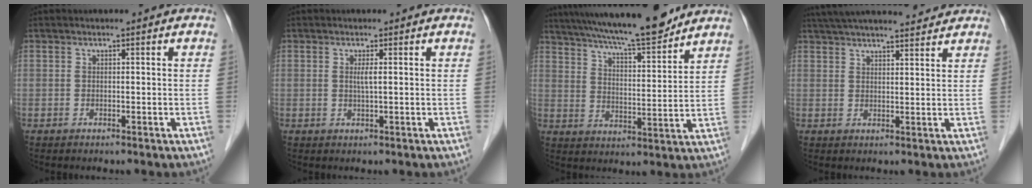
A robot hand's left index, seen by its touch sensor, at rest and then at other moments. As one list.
[{"total": 1.3, "force": [-0.1, -0.2, 1.3], "torque": [-0.028, -0.005, -0.001]}, {"total": 17.1, "force": [14.8, 1.3, 8.5], "torque": [-0.143, 0.007, 0.229]}, {"total": 15.3, "force": [13.8, 2.2, 6.4], "torque": [-0.108, 0.037, 0.201]}]